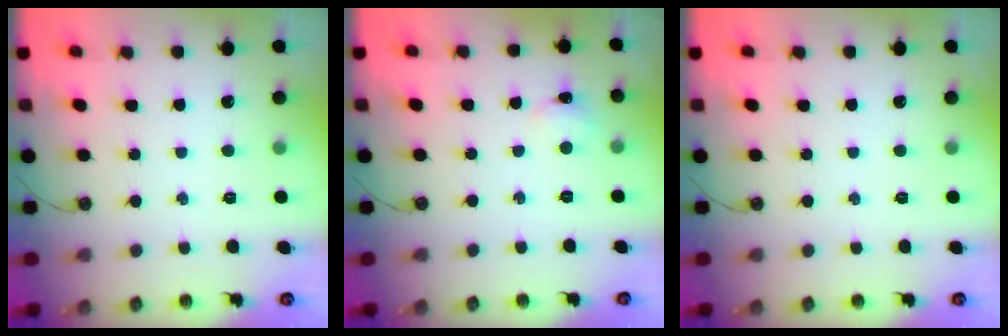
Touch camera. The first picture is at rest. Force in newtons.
{"total": 2.4, "press": 2.3, "slide": 0.5}
{"total": 0.0}